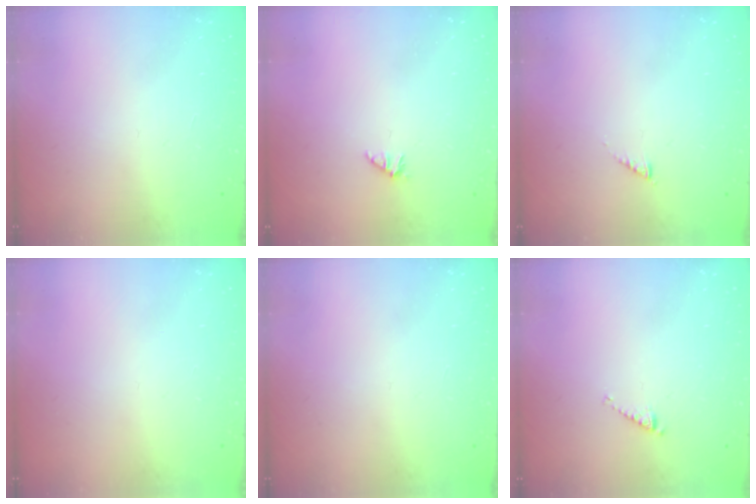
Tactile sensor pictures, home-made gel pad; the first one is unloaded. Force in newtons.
{"total": 0.0}
{"total": 1.3, "press": 1.3, "slide": 0.3}
{"total": 0.0}
{"total": 0.0}
{"total": 2.7, "press": 2.7, "slide": 0.4}